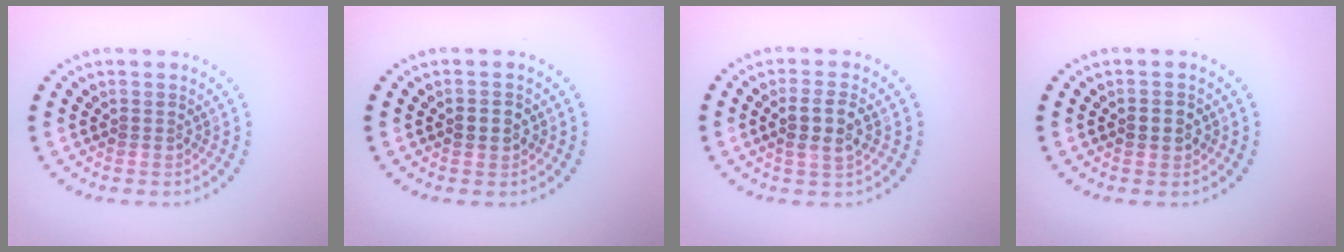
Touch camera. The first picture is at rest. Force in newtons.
{"total": 2.0, "press": 2.0, "slide": 0.2}
{"total": 2.8, "press": 2.6, "slide": 1.0}
{"total": 2.0, "press": 2.0, "slide": 0.2}